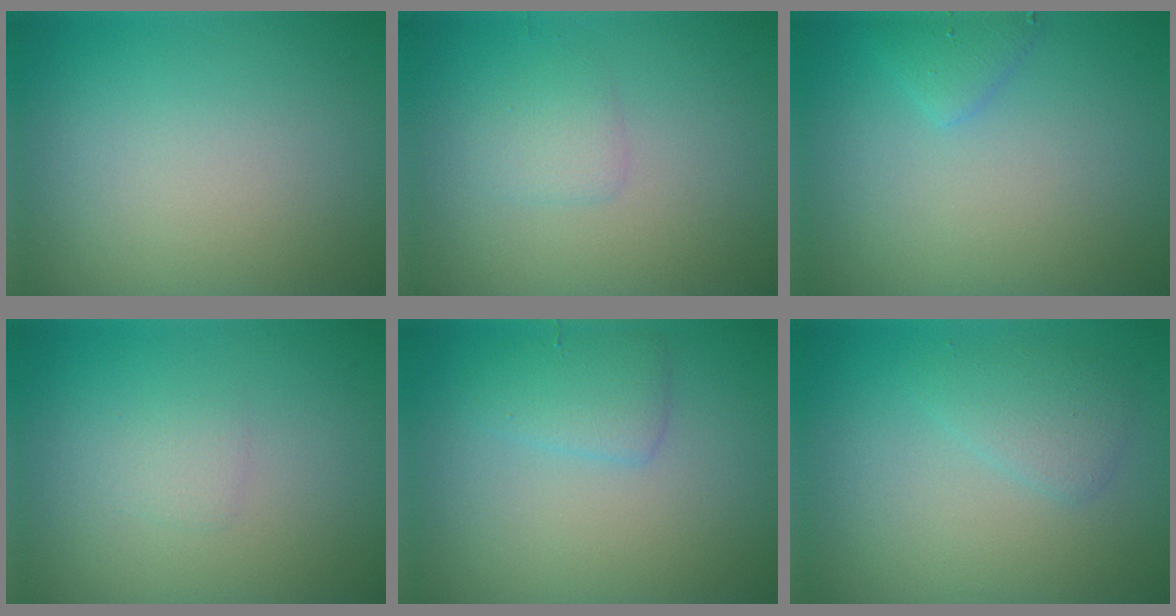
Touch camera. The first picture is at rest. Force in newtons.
{"total": 1.3, "press": 1.3, "slide": 0.1}
{"total": 1.5, "press": 1.5, "slide": 0.0}
{"total": 0.9, "press": 0.9, "slide": 0.0}
{"total": 2.1, "press": 2.1, "slide": 0.1}
{"total": 1.9, "press": 1.9, "slide": 0.1}